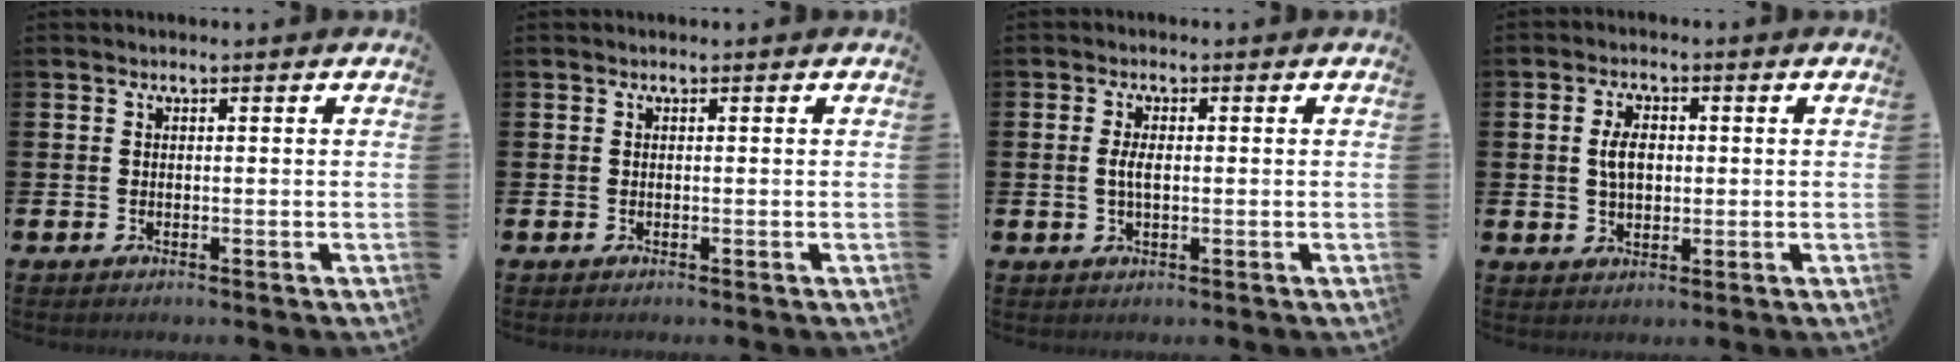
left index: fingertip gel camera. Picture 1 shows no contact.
{"total": 0.0}
{"total": 2.5, "force": [0.1, 1.0, 2.3], "torque": [-0.038, 0.001, -0.001]}
{"total": 4.1, "force": [0.6, 2.7, 3.0], "torque": [-0.032, 0.000, 0.002]}